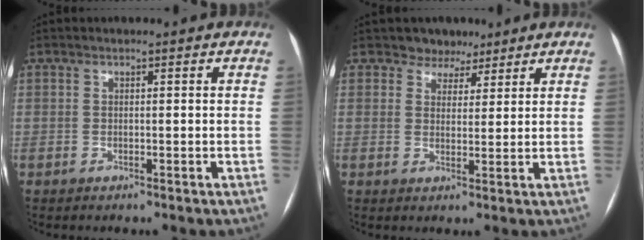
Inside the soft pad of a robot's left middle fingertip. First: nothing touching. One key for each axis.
{"total": 4.0, "fx": 3.1, "fy": 2.6, "fz": 0.0, "tx": 0.009, "ty": 0.001, "tz": 0.044}